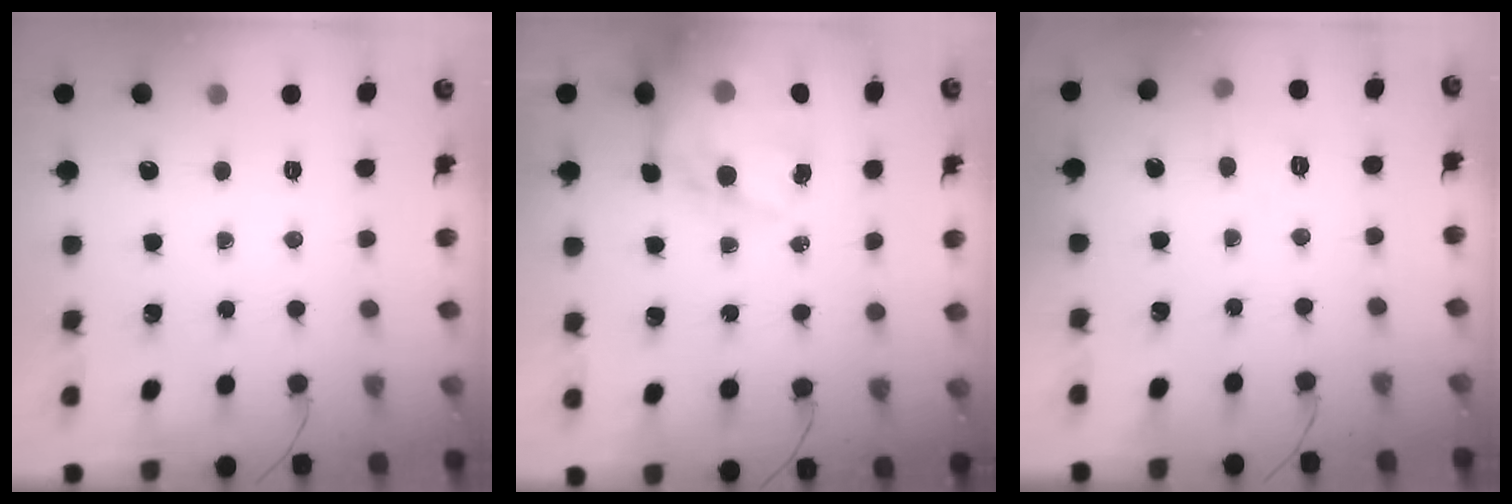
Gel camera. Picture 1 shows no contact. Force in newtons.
{"total": 20.1, "press": 19.6, "slide": 4.4}
{"total": 4.2, "press": 4.0, "slide": 1.3}